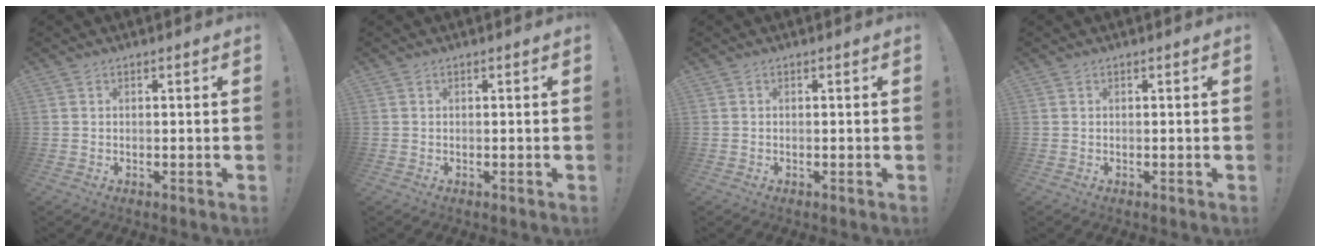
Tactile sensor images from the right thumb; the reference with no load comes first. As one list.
[{"total": 0.0}, {"total": 0.0}, {"total": 0.0}]